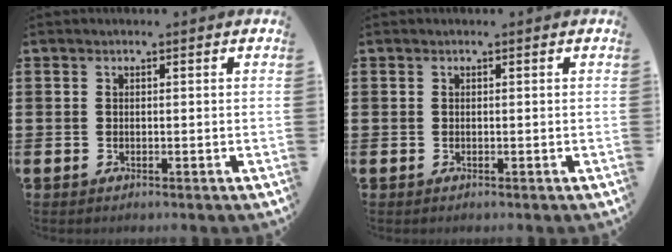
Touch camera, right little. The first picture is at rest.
{"total": 0.0}